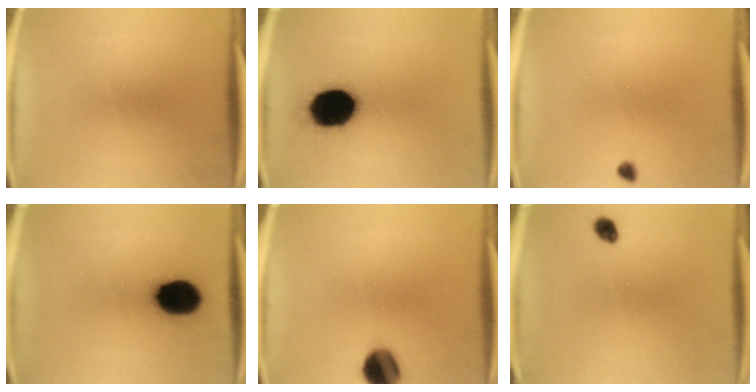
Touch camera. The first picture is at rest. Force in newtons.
{"total": 19.1}
{"total": 1.2}
{"total": 13.4}
{"total": 9.0}
{"total": 2.0}